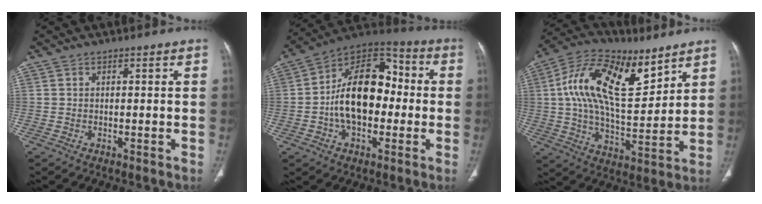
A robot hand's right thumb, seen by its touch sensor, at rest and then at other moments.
{"total": 18.5, "force": [-1.2, 11.7, 14.3], "torque": [-0.208, 0.040, -0.029]}
{"total": 20.3, "force": [8.3, 9.6, 15.8], "torque": [-0.265, -0.022, 0.144]}